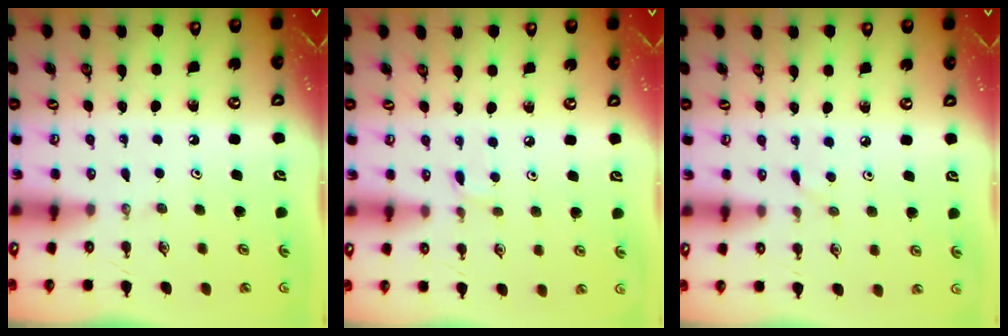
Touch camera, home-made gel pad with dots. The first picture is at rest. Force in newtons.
{"total": 2.2, "press": 2.2, "slide": 0.3}
{"total": 2.6, "press": 2.6, "slide": 0.3}